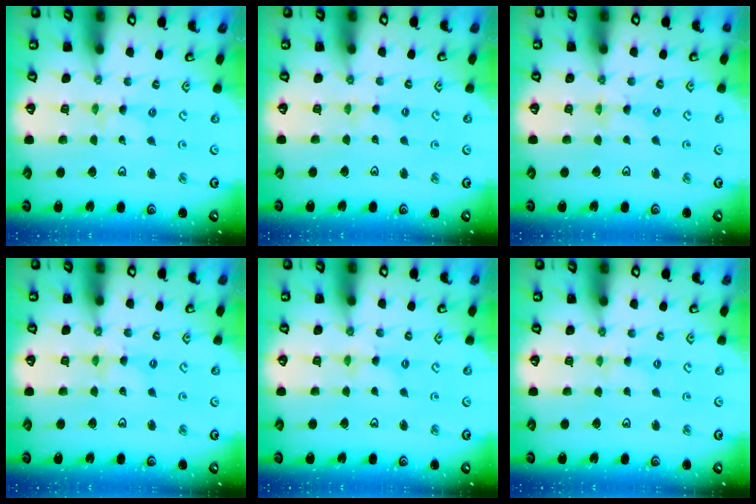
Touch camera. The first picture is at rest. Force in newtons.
{"total": 2.0, "press": 1.9, "slide": 0.3}
{"total": 0.0}
{"total": 2.6, "press": 2.6, "slide": 0.3}
{"total": 1.3, "press": 1.3, "slide": 0.2}
{"total": 1.8, "press": 1.8, "slide": 0.3}